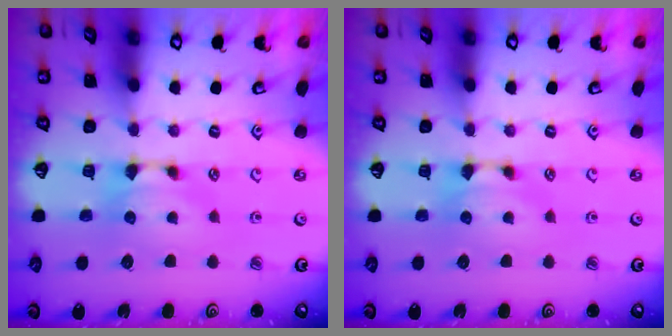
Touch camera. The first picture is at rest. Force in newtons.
{"total": 0.0}